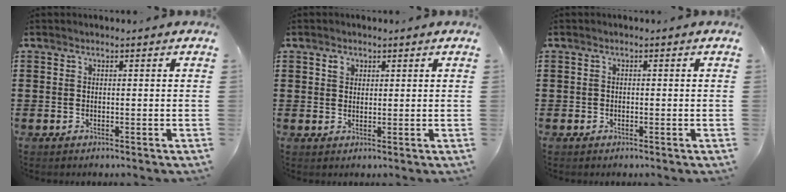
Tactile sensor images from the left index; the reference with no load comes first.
{"total": 1.8, "force": [0.9, 1.3, 0.7], "torque": [-0.017, 0.007, 0.018]}
{"total": 0.7, "force": [-0.5, 0.5, 0.2], "torque": [-0.006, 0.001, -0.010]}